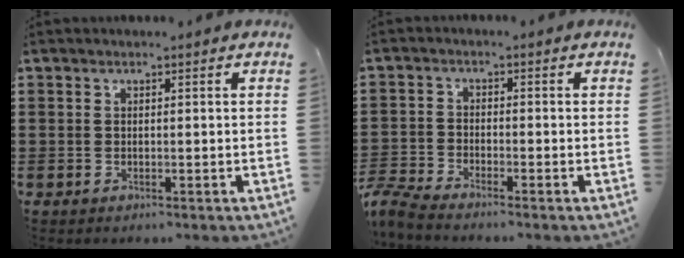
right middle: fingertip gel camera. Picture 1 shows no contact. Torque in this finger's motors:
{"motor_torque": [1.32, -0.76, 0.02, 0.08]}